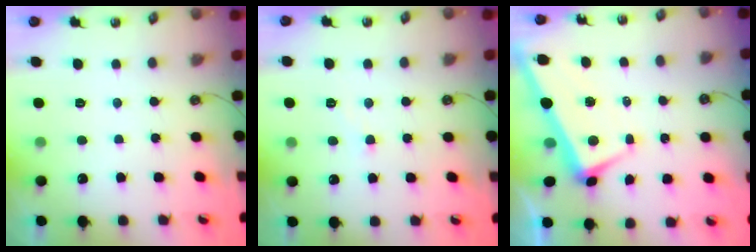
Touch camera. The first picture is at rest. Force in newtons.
{"total": 1.1, "press": 1.0, "slide": 0.4}
{"total": 2.5, "press": 2.4, "slide": 0.7}